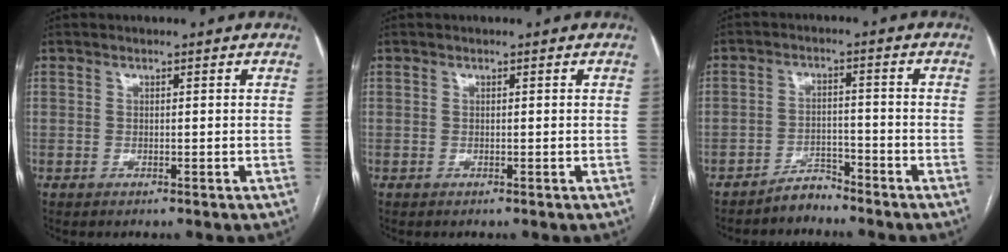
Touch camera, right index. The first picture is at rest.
{"total": 0.0}
{"total": 3.3, "force": [-3.2, 0.9, 0.2], "torque": [0.002, -0.004, -0.056]}